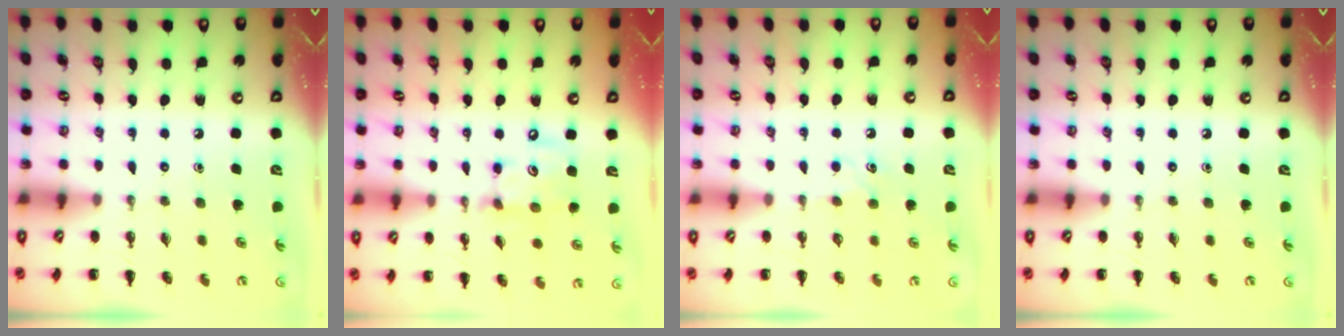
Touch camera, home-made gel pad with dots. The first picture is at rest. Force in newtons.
{"total": 8.1, "press": 8.1, "slide": 1.0}
{"total": 4.9, "press": 4.7, "slide": 1.4}
{"total": 0.0}